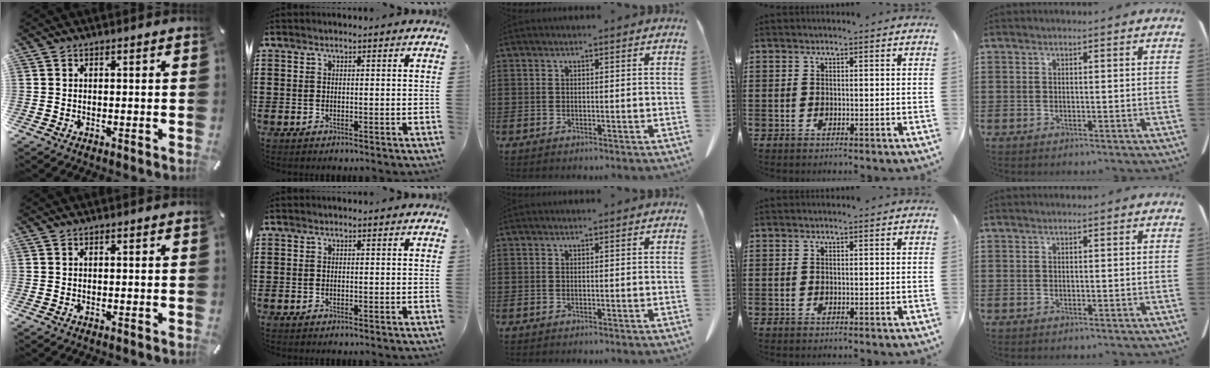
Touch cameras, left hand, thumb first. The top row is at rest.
{}